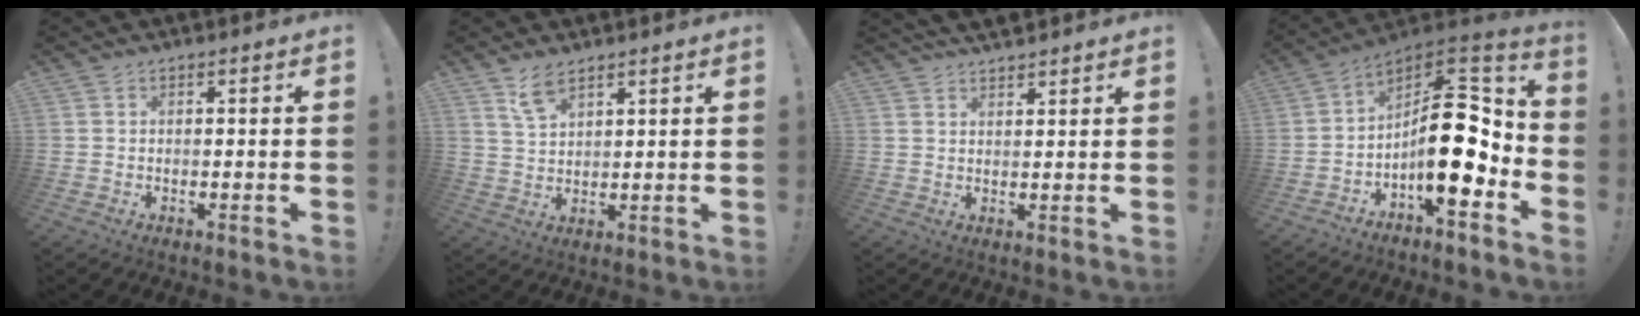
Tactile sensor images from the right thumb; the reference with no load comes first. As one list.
[{"total": 5.8, "force": [4.4, 2.2, 3.0], "torque": [-0.052, -0.020, 0.082]}, {"total": 3.8, "force": [3.4, 1.1, 1.1], "torque": [-0.020, -0.017, 0.065]}, {"total": 19.6, "force": [-3.3, 8.8, 17.2], "torque": [-0.260, 0.019, -0.044]}]